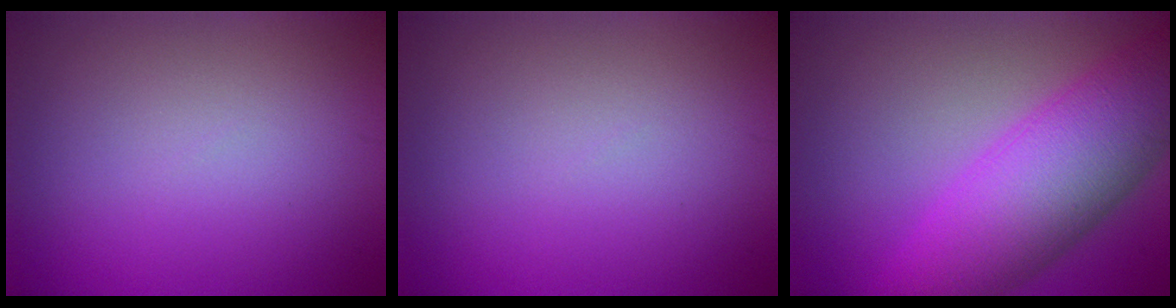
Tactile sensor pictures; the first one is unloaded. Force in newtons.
{"total": 0.0}
{"total": 9.6, "press": 9.6, "slide": 0.3}